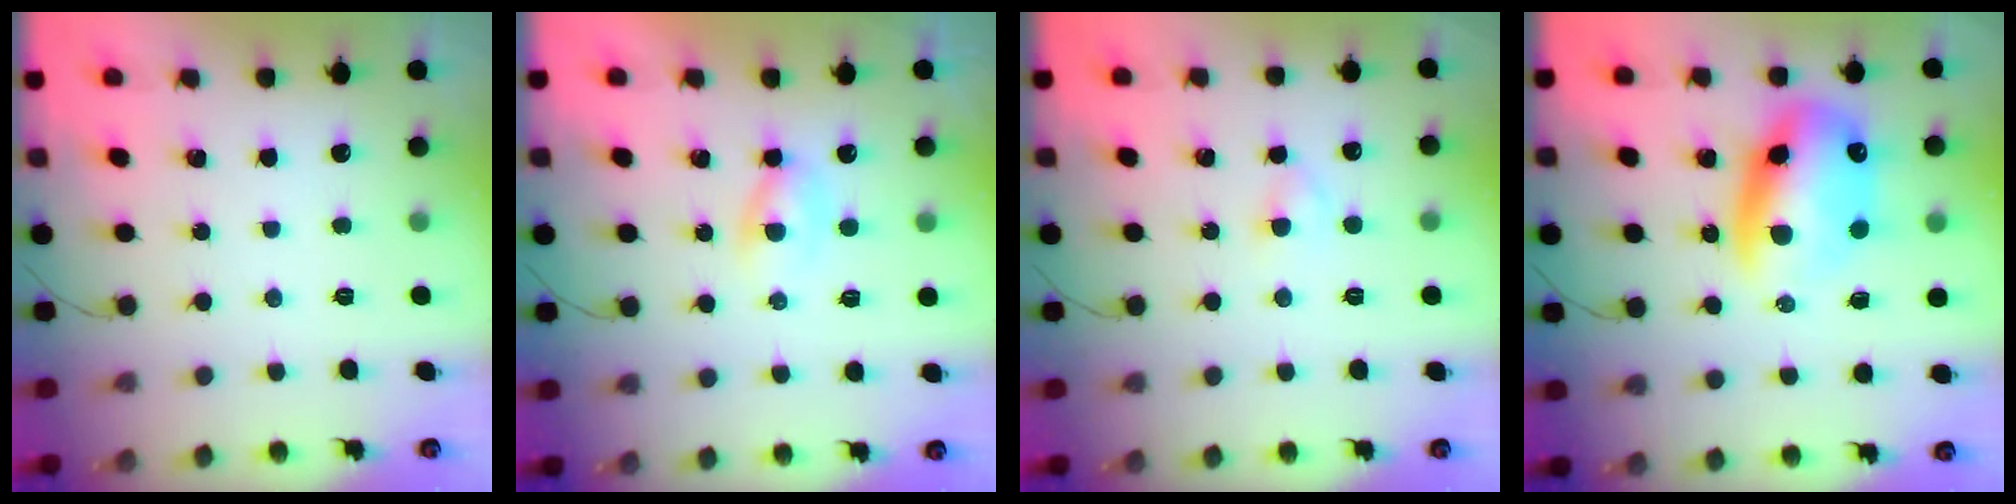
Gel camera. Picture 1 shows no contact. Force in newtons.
{"total": 2.2, "press": 2.0, "slide": 0.9}
{"total": 2.7, "press": 2.6, "slide": 1.0}
{"total": 12.7, "press": 12.2, "slide": 3.5}